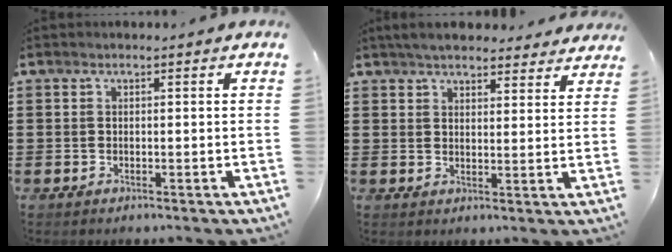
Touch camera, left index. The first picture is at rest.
{"total": 4.4, "force": [4.2, 0.8, 1.2], "torque": [-0.034, -0.010, 0.079]}